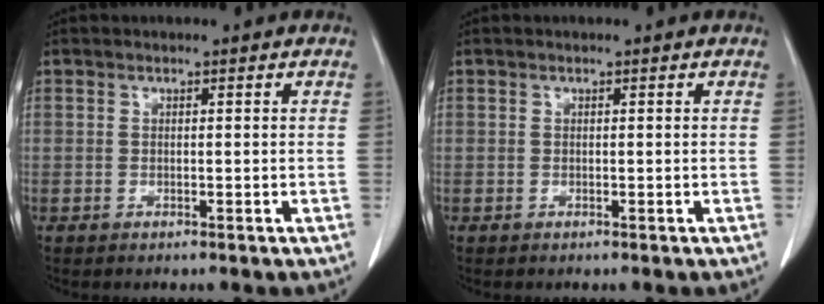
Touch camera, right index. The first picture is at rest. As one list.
[{"total": 0.0}]